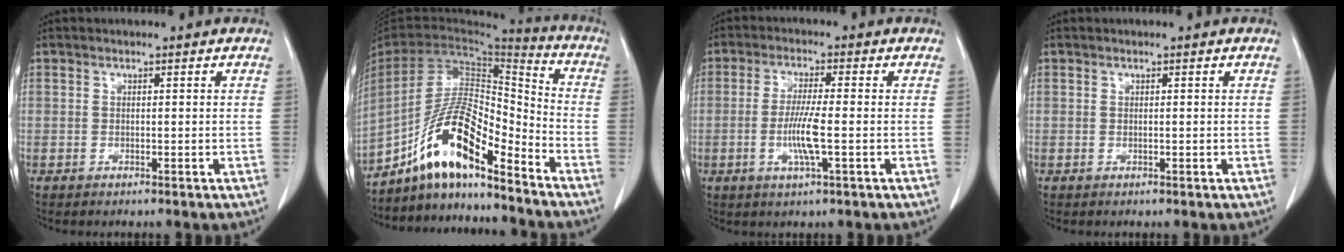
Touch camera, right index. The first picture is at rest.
{"total": 14.6, "force": [-10.2, 3.0, 10.0], "torque": [-0.189, 0.023, -0.182]}
{"total": 6.1, "force": [-1.4, 0.1, 6.0], "torque": [-0.119, -0.009, -0.026]}
{"total": 0.0}